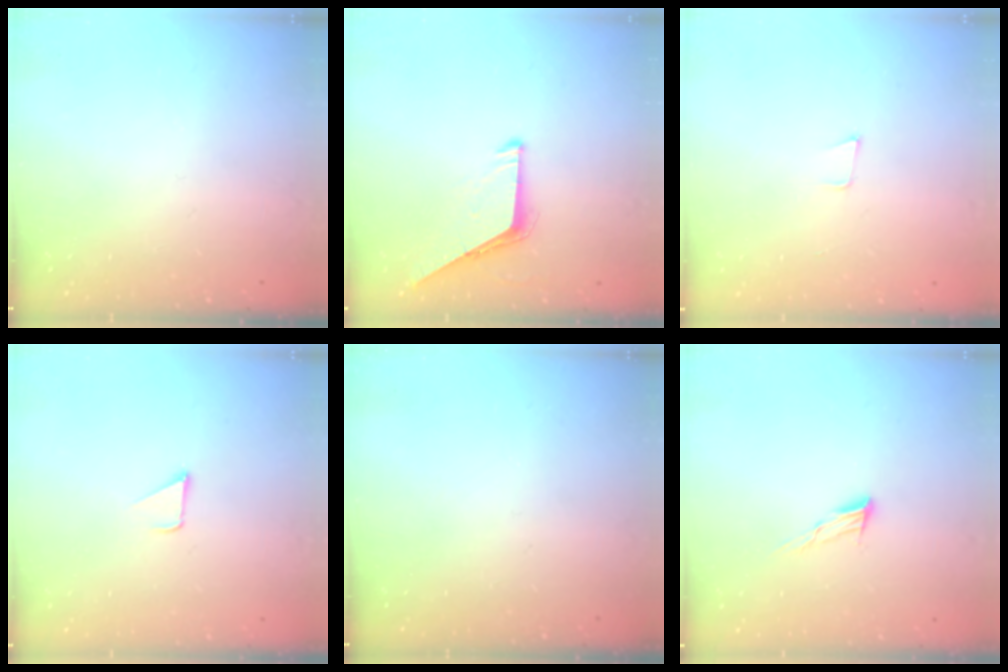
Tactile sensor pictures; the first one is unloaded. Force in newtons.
{"total": 6.5, "press": 6.4, "slide": 0.5}
{"total": 4.6, "press": 3.6, "slide": 2.9}
{"total": 1.8, "press": 1.7, "slide": 0.1}
{"total": 0.0}
{"total": 7.3, "press": 7.2, "slide": 1.2}